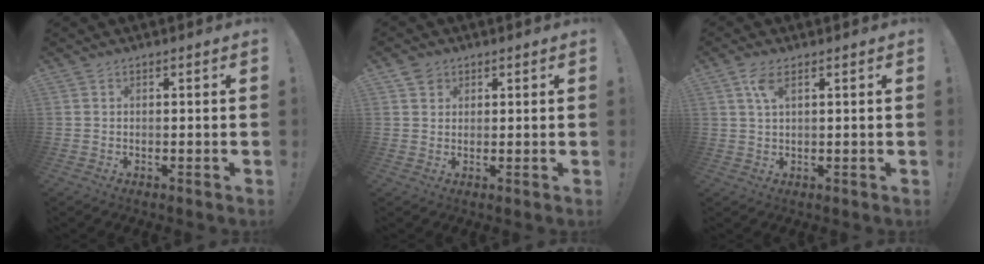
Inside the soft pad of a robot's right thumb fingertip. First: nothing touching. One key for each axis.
{"total": 2.8, "fx": 1.9, "fy": 2.1, "fz": 0.2, "tx": 0.002, "ty": -0.007, "tz": 0.034}
{"total": 4.3, "fx": 2.0, "fy": 1.4, "fz": 3.5, "tx": -0.066, "ty": -0.002, "tz": 0.034}